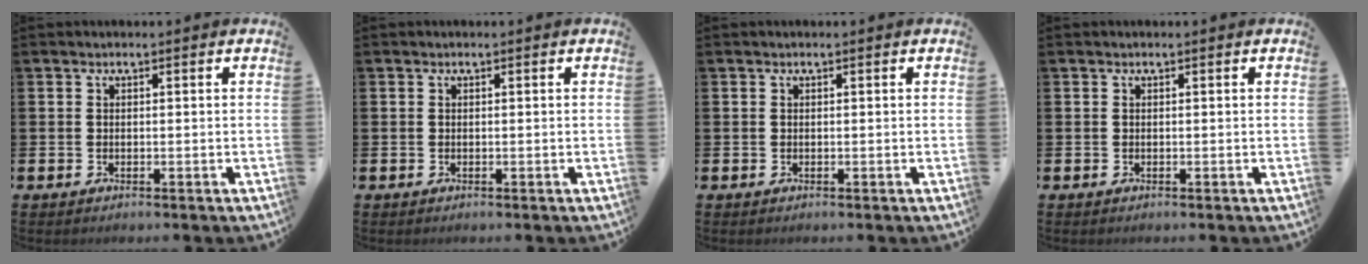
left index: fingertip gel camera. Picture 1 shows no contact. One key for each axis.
{"total": 0.0}
{"total": 0.0}
{"total": 0.0}